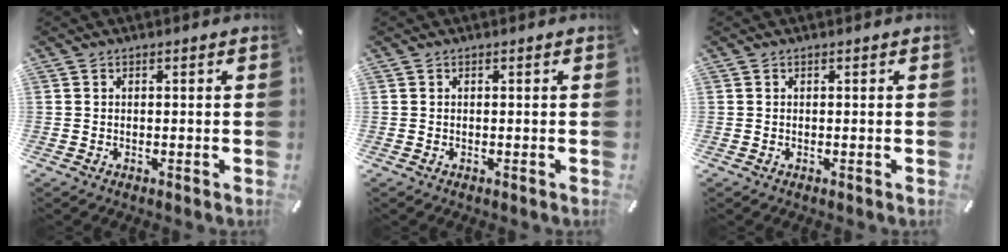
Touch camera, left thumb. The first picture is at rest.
{"total": 0.0}
{"total": 0.0}